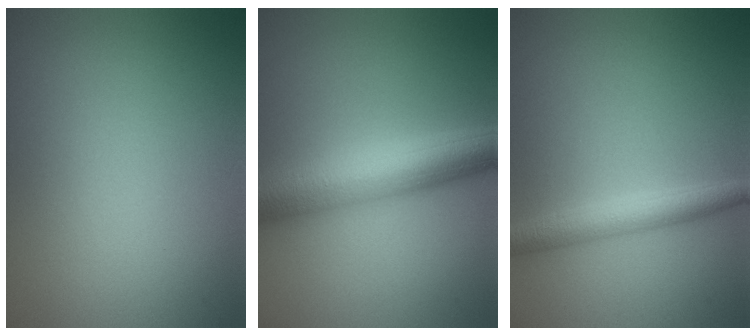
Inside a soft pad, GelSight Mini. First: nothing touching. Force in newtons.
{"total": 7.4, "press": 7.4, "slide": 0.2}
{"total": 3.0, "press": 3.0, "slide": 0.1}